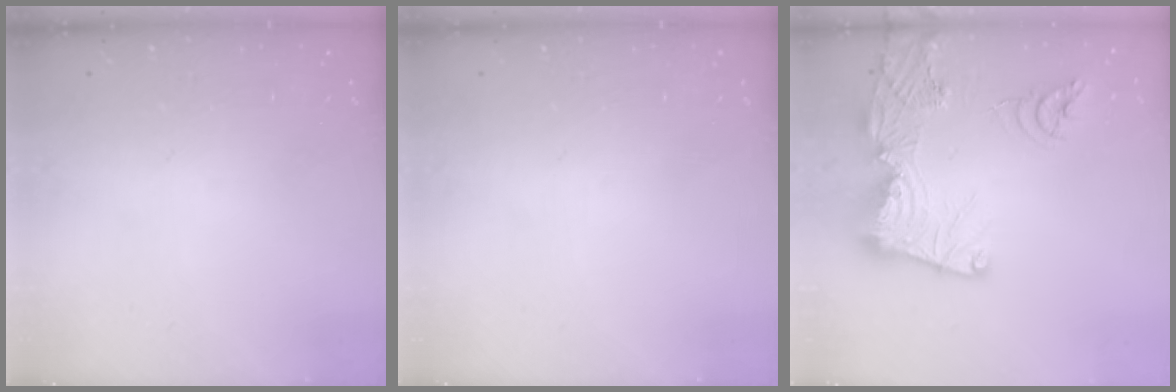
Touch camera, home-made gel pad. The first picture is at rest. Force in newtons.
{"total": 0.0}
{"total": 21.8, "press": 21.7, "slide": 2.3}